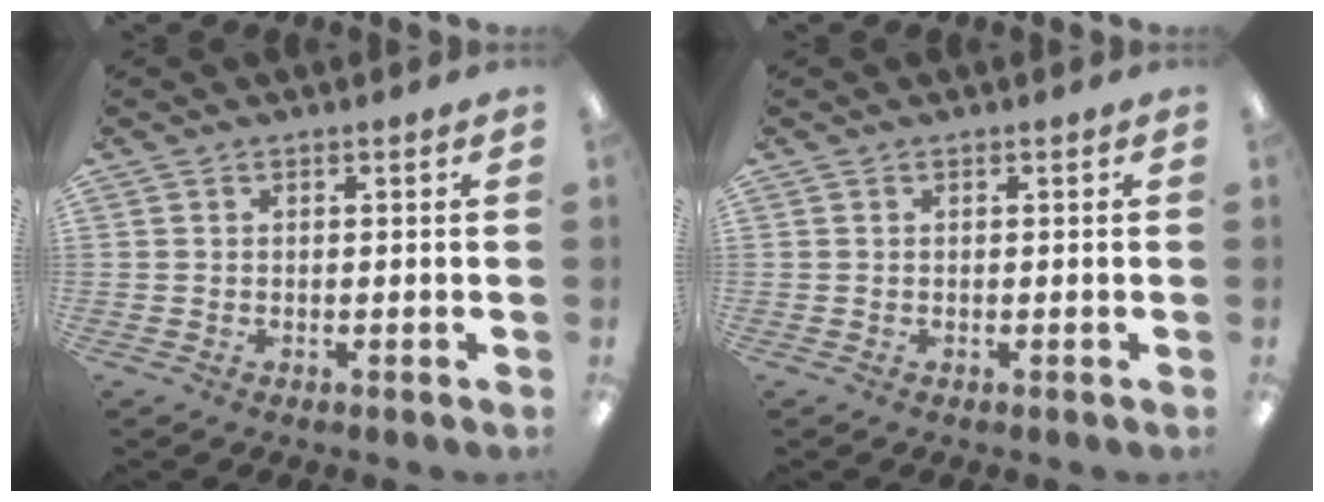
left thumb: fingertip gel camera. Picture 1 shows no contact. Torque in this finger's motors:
{"motor_torque": [0.00, 0.00, -0.07, 0.07, 0.00]}